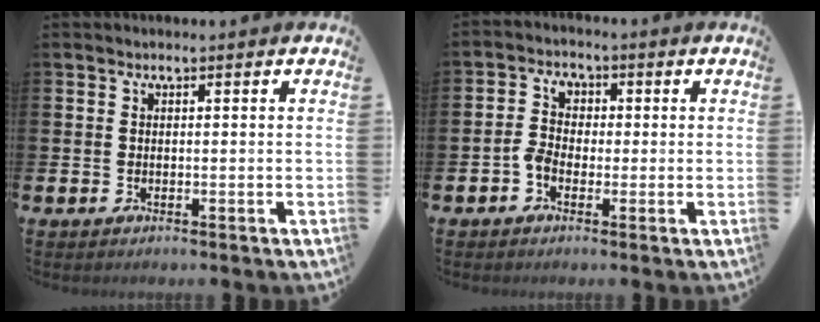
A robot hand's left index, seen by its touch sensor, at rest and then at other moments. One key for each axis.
{"total": 3.7, "fx": -0.9, "fy": 2.9, "fz": 2.1, "tx": -0.041, "ty": 0.015, "tz": -0.019}